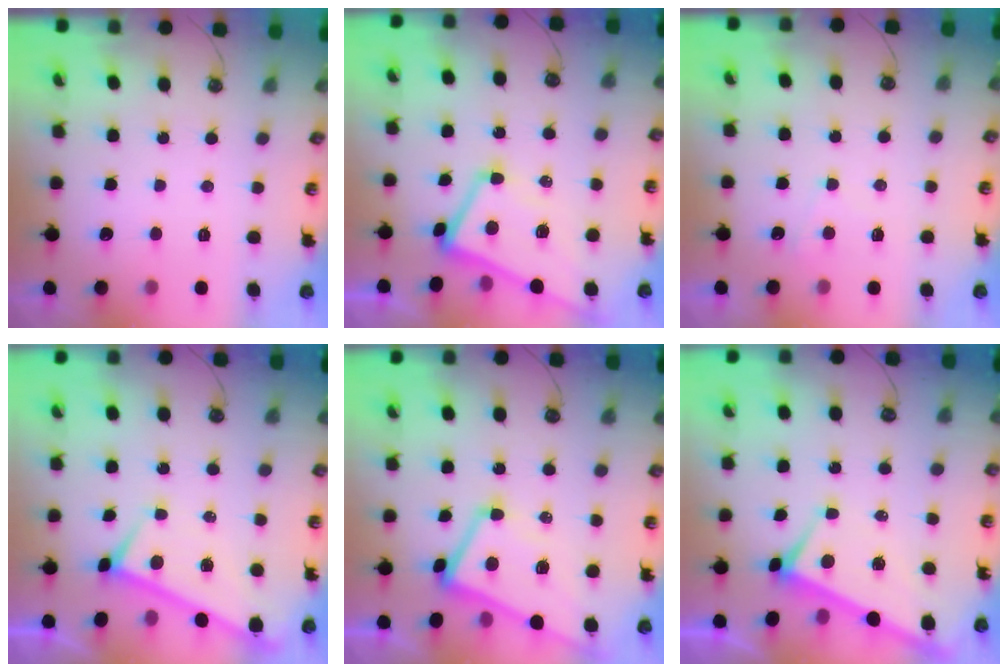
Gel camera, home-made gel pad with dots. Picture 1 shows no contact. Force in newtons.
{"total": 1.1, "press": 0.7, "slide": 0.9}
{"total": 0.6, "press": 0.3, "slide": 0.6}
{"total": 0.0}
{"total": 1.1, "press": 0.7, "slide": 0.9}
{"total": 4.0, "press": 4.0, "slide": 0.4}